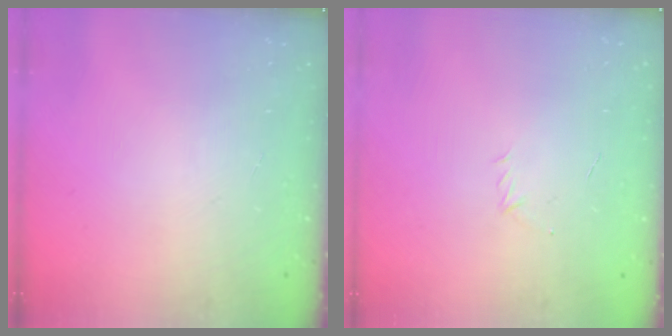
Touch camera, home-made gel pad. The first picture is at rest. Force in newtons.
{"total": 2.9, "press": 2.8, "slide": 0.7}